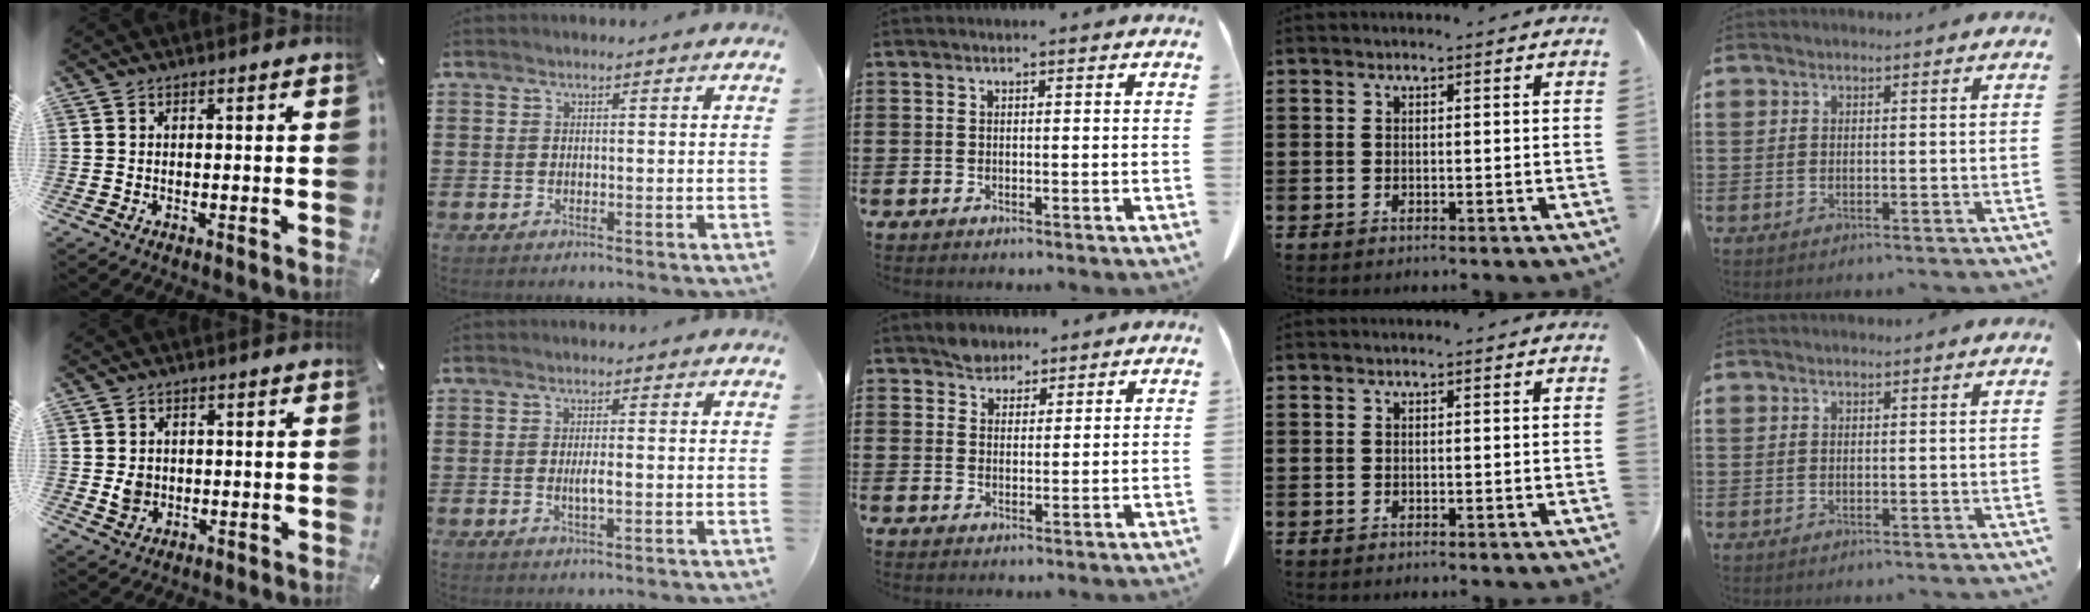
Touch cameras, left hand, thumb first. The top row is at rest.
{"thumb": {"total": 3.8, "force": [-0.1, 3.4, 1.5], "torque": [-0.020, -0.004, -0.004]}, "index": {"total": 2.3, "force": [-0.3, 0.4, 2.3], "torque": [-0.048, -0.005, -0.008]}, "middle": {"total": 3.1, "force": [2.8, 1.4, 0.3], "torque": [-0.014, 0.002, 0.056]}}